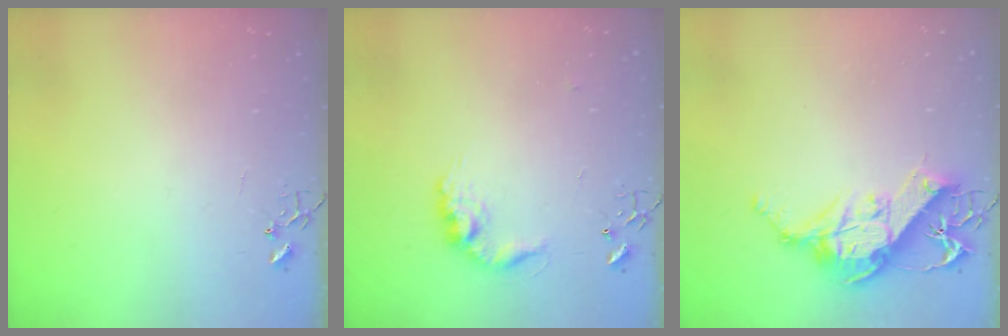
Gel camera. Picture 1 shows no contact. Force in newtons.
{"total": 11.9, "press": 11.9, "slide": 0.7}
{"total": 15.3, "press": 15.1, "slide": 2.1}